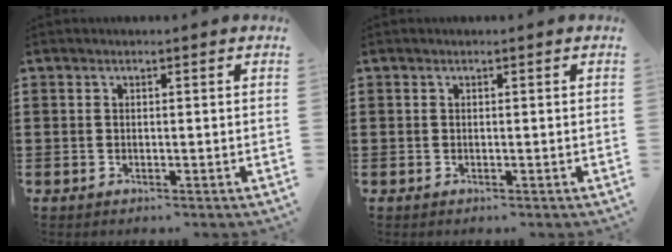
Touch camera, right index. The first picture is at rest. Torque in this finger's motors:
{"motor_torque": [1.07, 1.07, 0.00, 0.00]}